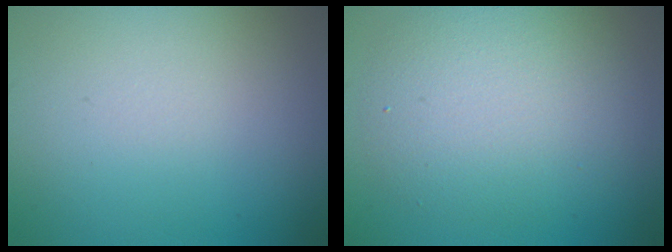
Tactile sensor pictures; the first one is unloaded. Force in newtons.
{"total": 5.6, "press": 5.6, "slide": 0.5}